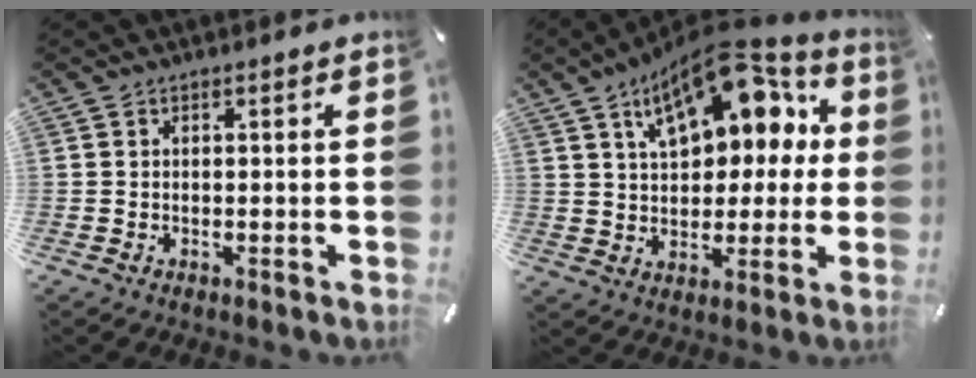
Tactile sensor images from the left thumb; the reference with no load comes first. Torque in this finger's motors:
{"motor_torque": [2.49, 2.52, 1.53, -1.24, 0.45]}